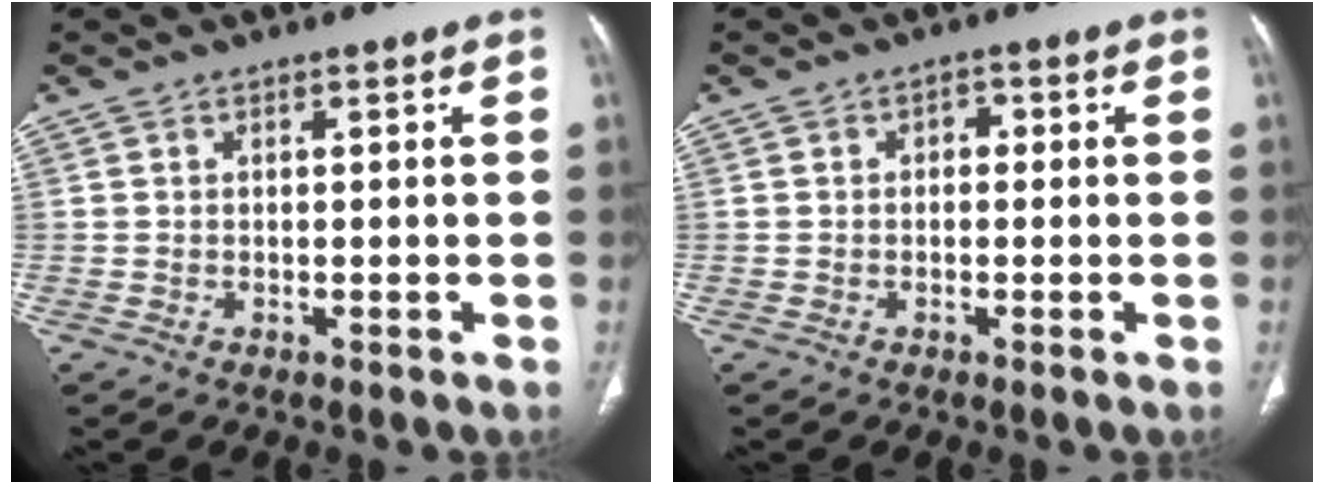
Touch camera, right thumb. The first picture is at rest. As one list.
[{"total": 1.7, "force": [0.0, 1.3, 1.0], "torque": [-0.004, 0.006, -0.006]}]